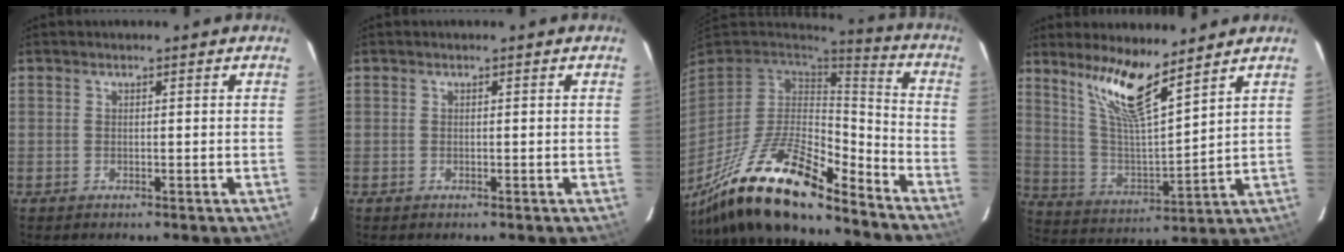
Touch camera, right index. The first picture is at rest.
{"total": 0.0}
{"total": 21.0, "force": [-14.9, 5.8, 13.7], "torque": [-0.274, -0.032, -0.272]}
{"total": 12.5, "force": [9.1, 1.3, 8.4], "torque": [-0.155, -0.005, 0.185]}